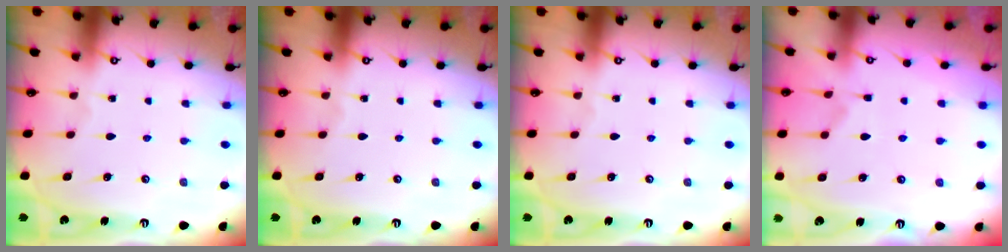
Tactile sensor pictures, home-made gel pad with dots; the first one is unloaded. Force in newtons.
{"total": 0.0}
{"total": 0.0}
{"total": 1.1, "press": 0.7, "slide": 0.9}